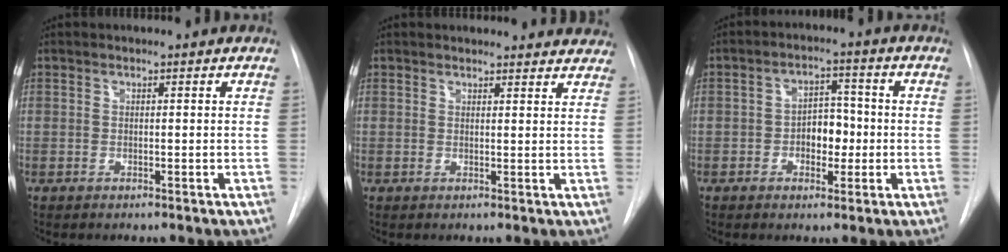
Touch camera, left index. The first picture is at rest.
{"total": 9.7, "force": [9.4, 2.2, 1.3], "torque": [0.015, -0.006, 0.080]}
{"total": 5.2, "force": [-1.8, 3.1, 3.7], "torque": [-0.053, 0.010, -0.026]}